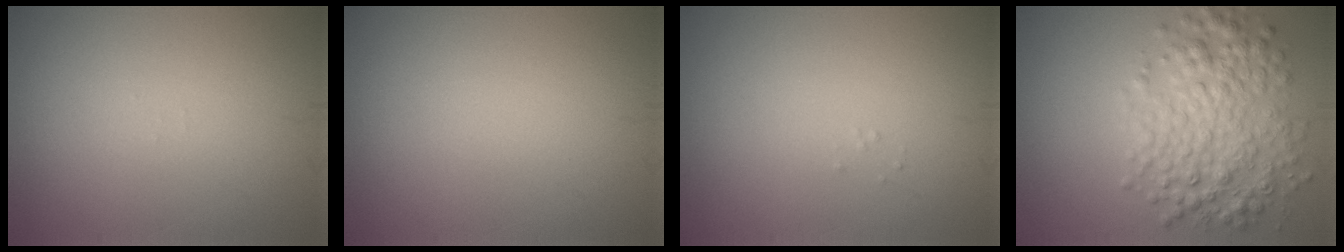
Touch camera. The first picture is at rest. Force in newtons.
{"total": 0.0}
{"total": 0.0}
{"total": 5.6, "press": 5.6, "slide": 0.1}